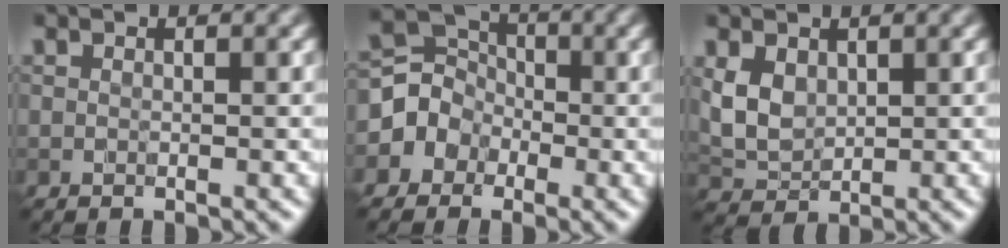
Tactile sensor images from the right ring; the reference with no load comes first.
{"total": 3.3, "force": [-1.0, 3.0, 0.6], "torque": [-0.004, 0.009, -0.036]}
{"total": 2.9, "force": [0.9, 2.1, 1.8], "torque": [-0.043, -0.004, 0.022]}